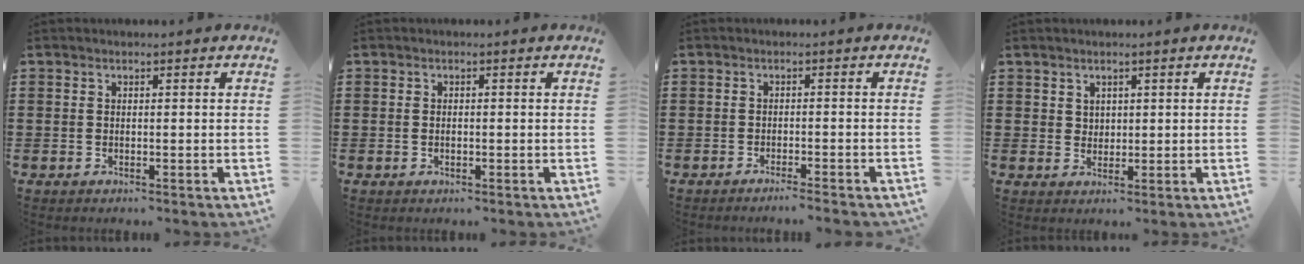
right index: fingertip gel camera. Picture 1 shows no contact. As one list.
[{"total": 0.9, "force": [-0.1, 0.3, 0.8], "torque": [-0.017, -0.001, -0.002]}, {"total": 1.6, "force": [-1.5, -0.3, 0.5], "torque": [-0.009, 0.002, -0.029]}, {"total": 1.9, "force": [1.2, 1.5, 0.2], "torque": [-0.008, 0.006, 0.023]}]